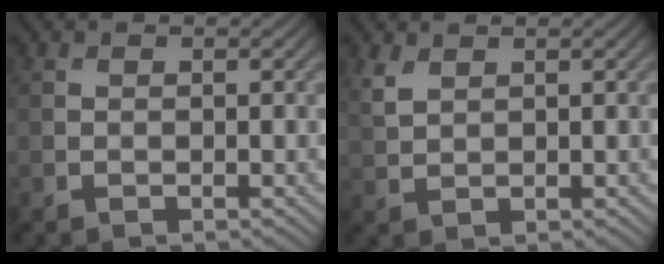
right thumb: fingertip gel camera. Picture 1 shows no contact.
{"total": 2.4, "force": [1.6, 1.2, 1.4], "torque": [-0.042, 0.001, 0.040]}